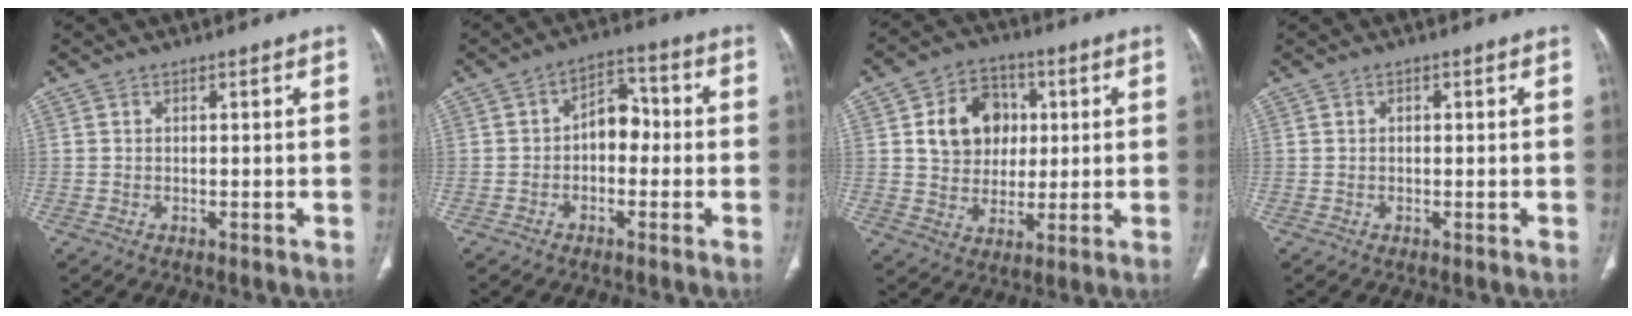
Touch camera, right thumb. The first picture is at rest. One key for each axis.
{"total": 6.7, "fx": -0.7, "fy": 4.6, "fz": 4.8, "tx": -0.045, "ty": 0.030, "tz": -0.024}
{"total": 12.3, "fx": 2.7, "fy": 10.1, "fz": 6.6, "tx": -0.066, "ty": 0.002, "tz": 0.045}
{"total": 0.6, "fx": 0.1, "fy": 0.4, "fz": 0.4, "tx": -0.008, "ty": 0.000, "tz": 0.002}